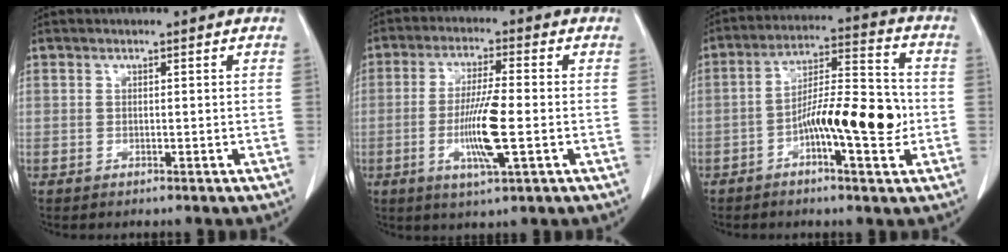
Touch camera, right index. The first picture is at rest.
{"total": 8.9, "force": [-2.0, 0.5, 8.7], "torque": [-0.165, -0.010, -0.039]}
{"total": 12.7, "force": [-3.0, 2.8, 12.0], "torque": [-0.202, 0.019, -0.046]}